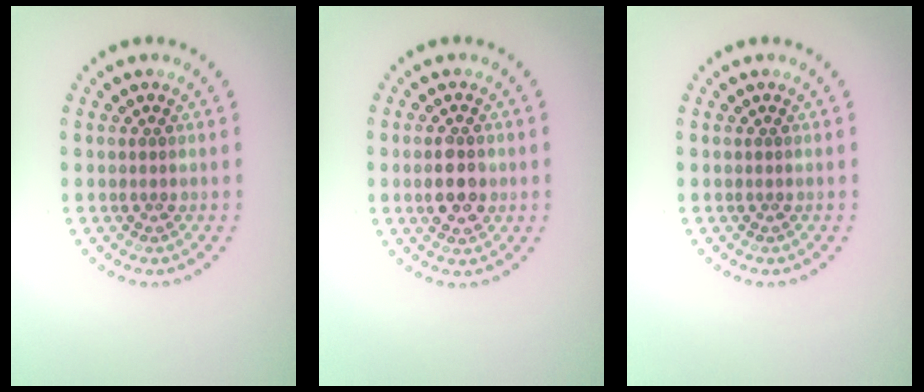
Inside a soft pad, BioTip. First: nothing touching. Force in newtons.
{"total": 2.6, "press": 2.6, "slide": 0.2}
{"total": 0.0}